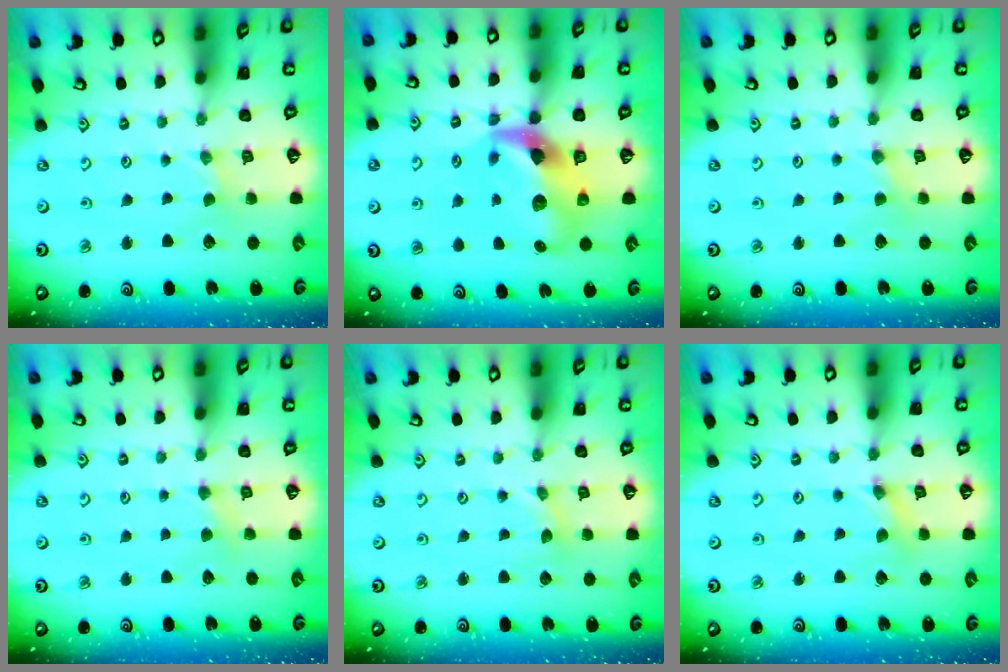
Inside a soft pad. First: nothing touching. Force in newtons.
{"total": 13.8, "press": 13.7, "slide": 1.9}
{"total": 1.8, "press": 1.7, "slide": 0.4}
{"total": 2.7, "press": 2.6, "slide": 0.4}
{"total": 0.7, "press": 0.7, "slide": 0.1}
{"total": 1.6, "press": 1.6, "slide": 0.3}